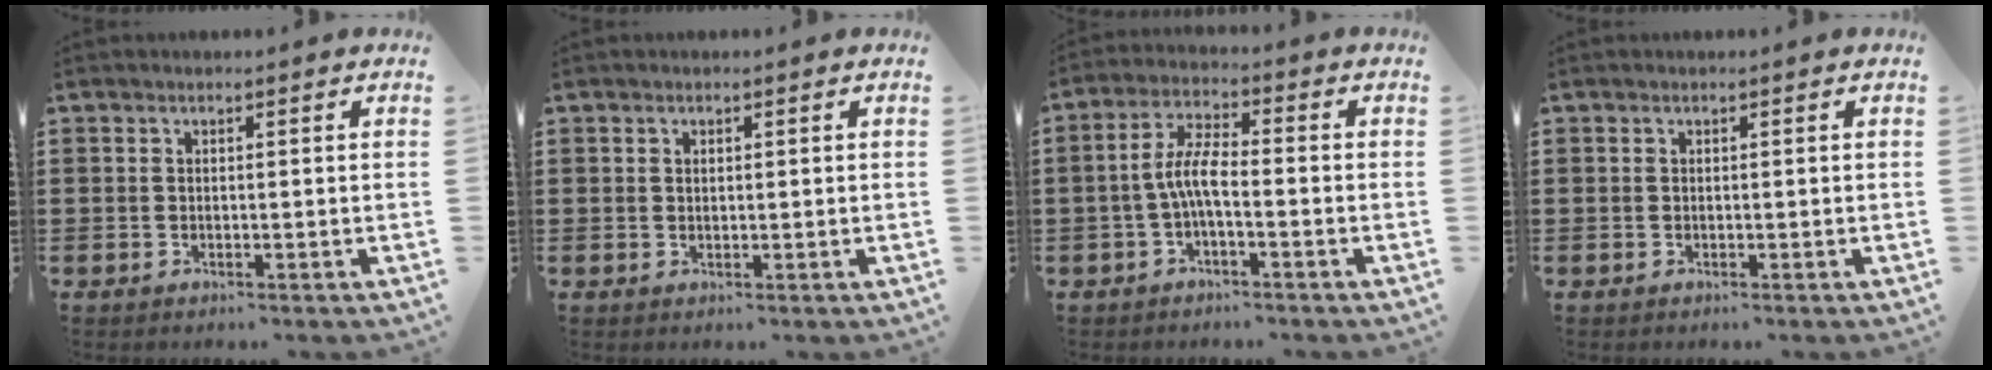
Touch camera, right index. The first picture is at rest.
{"total": 0.6, "force": [0.3, 0.5, 0.2], "torque": [-0.006, 0.003, 0.005]}
{"total": 5.8, "force": [-1.5, 1.6, 5.3], "torque": [-0.124, -0.002, -0.037]}
{"total": 0.0}